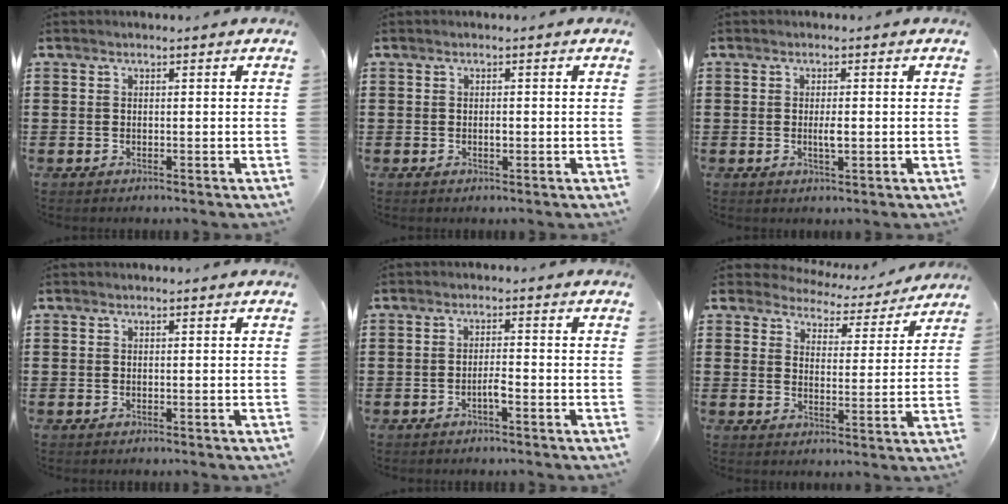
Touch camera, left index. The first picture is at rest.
{"total": 0.8, "force": [-0.1, 0.4, 0.7], "torque": [-0.016, -0.001, -0.002]}
{"total": 2.1, "force": [-0.2, 0.6, 2.0], "torque": [-0.038, 0.000, -0.004]}
{"total": 0.0}
{"total": 2.1, "force": [-1.2, 0.3, 1.7], "torque": [-0.032, 0.004, -0.022]}
{"total": 4.1, "force": [4.1, 0.7, -0.2], "torque": [-0.026, -0.029, 0.068]}